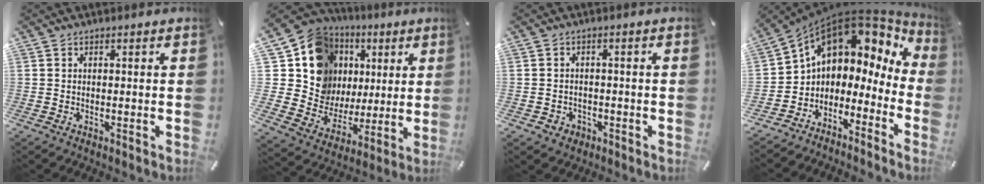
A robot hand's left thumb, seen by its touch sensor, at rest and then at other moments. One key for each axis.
{"total": 16.5, "fx": 5.8, "fy": 14.5, "fz": 5.6, "tx": -0.102, "ty": -0.044, "tz": 0.132}
{"total": 2.9, "fx": -1.2, "fy": 2.7, "fz": 0.4, "tx": -0.007, "ty": 0.006, "tz": -0.024}
{"total": 7.8, "fx": 4.1, "fy": 5.8, "fz": 3.1, "tx": -0.075, "ty": -0.044, "tz": 0.070}